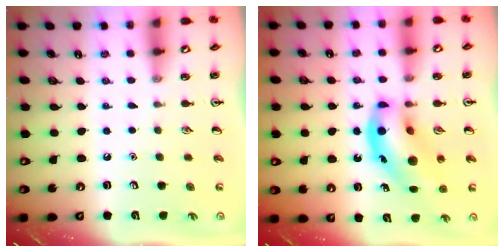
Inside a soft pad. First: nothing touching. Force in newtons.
{"total": 14.2, "press": 13.6, "slide": 3.8}